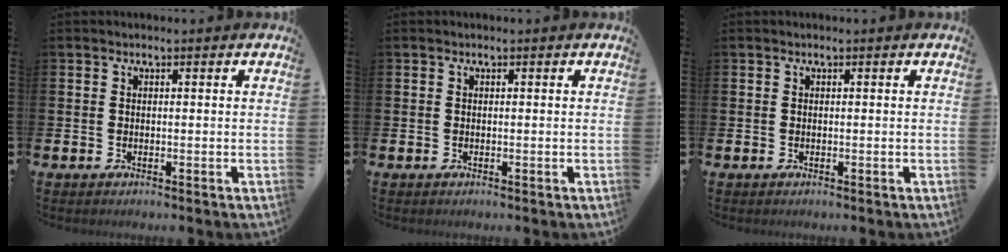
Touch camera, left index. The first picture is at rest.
{"total": 0.0}
{"total": 0.0}